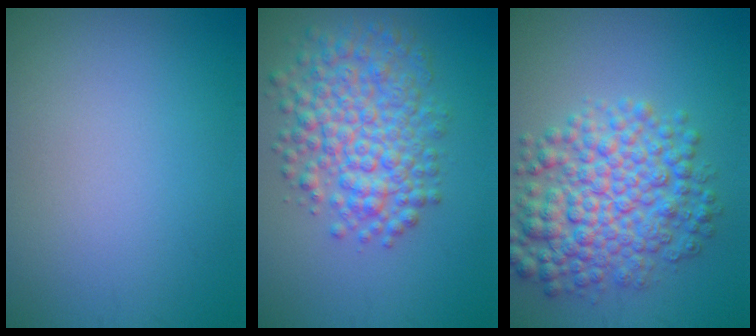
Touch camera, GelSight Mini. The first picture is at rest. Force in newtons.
{"total": 6.8, "press": 6.8, "slide": 0.1}
{"total": 7.7, "press": 7.7, "slide": 0.1}